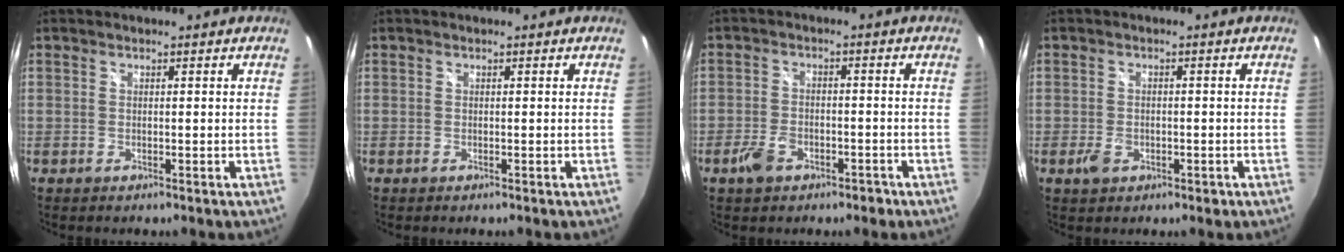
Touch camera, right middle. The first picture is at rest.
{"total": 0.0}
{"total": 5.4, "force": [-3.3, 3.3, 2.8], "torque": [-0.063, 0.003, -0.049]}
{"total": 3.4, "force": [-1.4, 2.4, 1.9], "torque": [-0.038, -0.003, -0.019]}